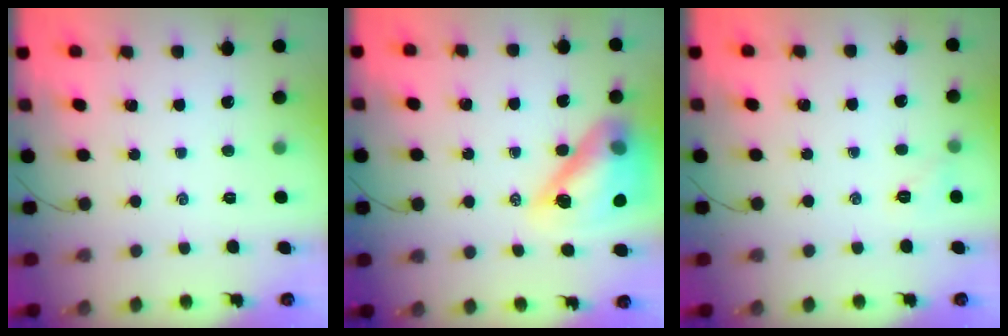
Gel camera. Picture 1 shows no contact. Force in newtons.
{"total": 17.3, "press": 16.6, "slide": 4.9}
{"total": 5.7, "press": 5.5, "slide": 1.5}